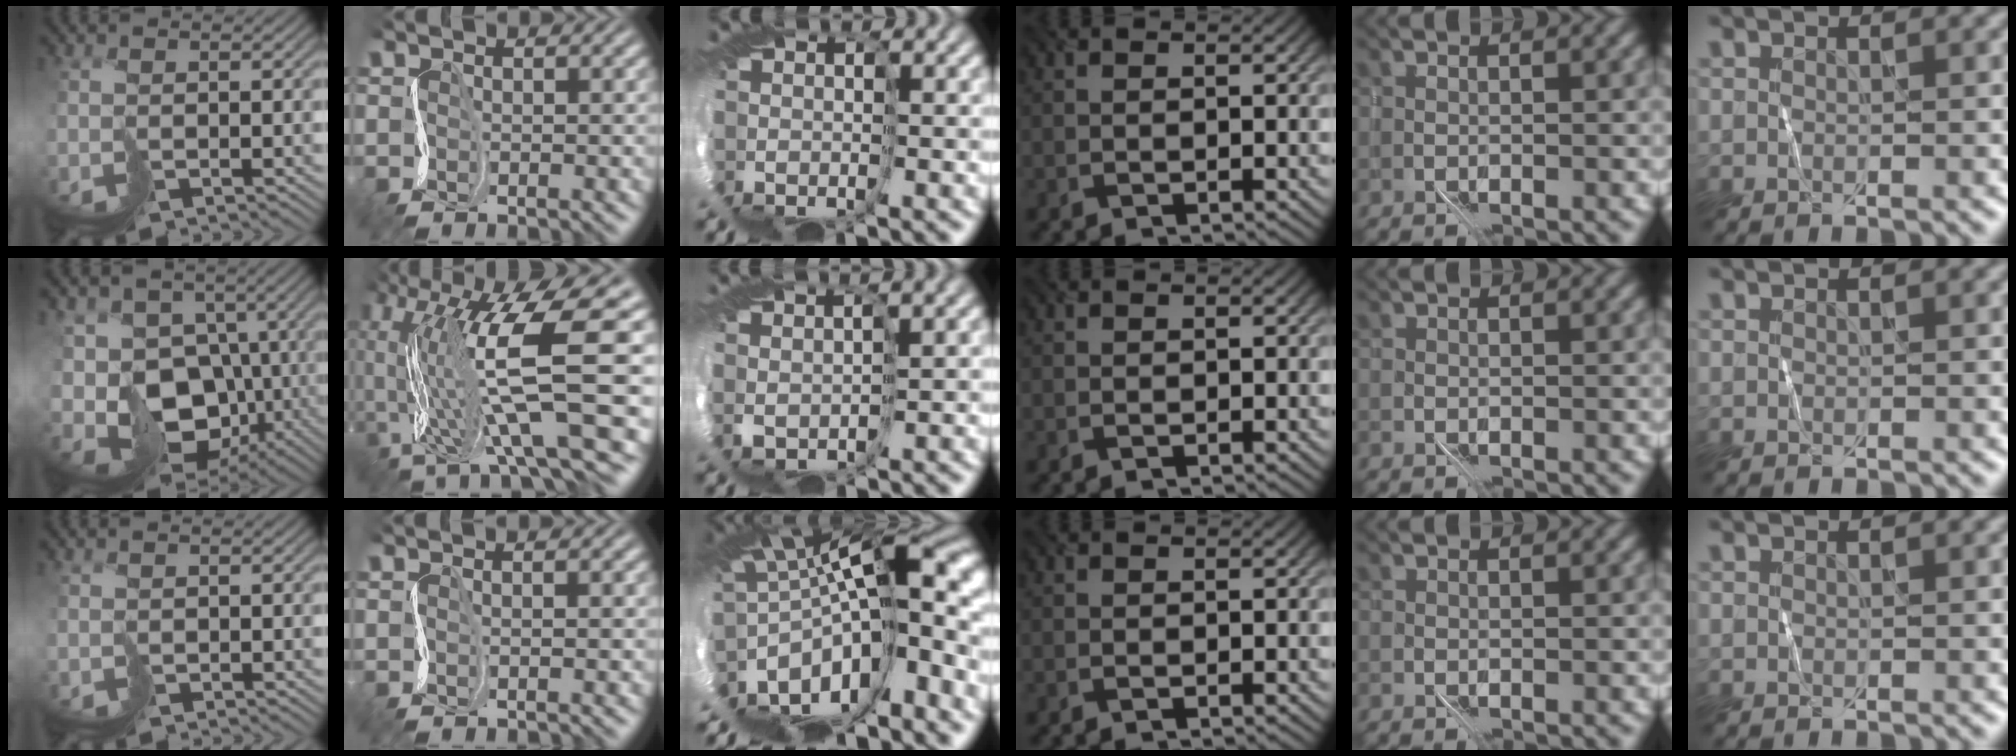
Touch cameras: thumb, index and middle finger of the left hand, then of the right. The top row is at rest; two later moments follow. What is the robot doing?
{"motion": "cut", "object": "paper bag"}